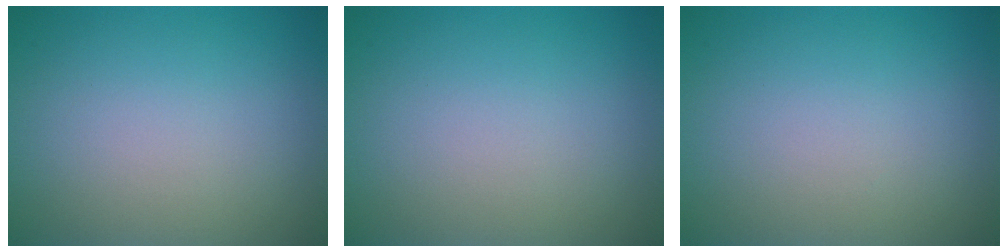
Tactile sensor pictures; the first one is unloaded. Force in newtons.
{"total": 0.0}
{"total": 0.0}